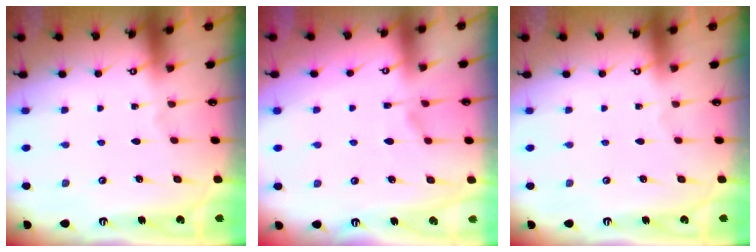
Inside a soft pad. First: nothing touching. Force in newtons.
{"total": 1.2, "press": 0.1, "slide": 1.2}
{"total": 0.0}